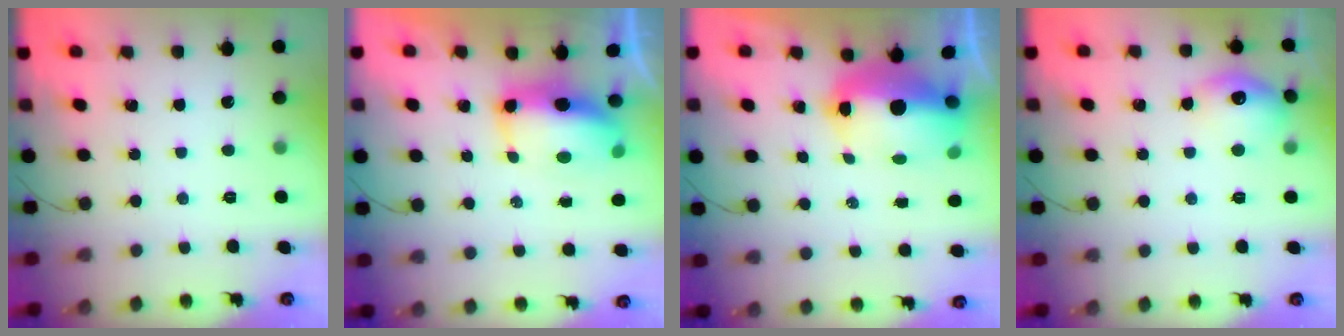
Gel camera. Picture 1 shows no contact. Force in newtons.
{"total": 10.6, "press": 10.3, "slide": 2.2}
{"total": 11.8, "press": 11.5, "slide": 2.3}
{"total": 11.8, "press": 11.8, "slide": 0.6}